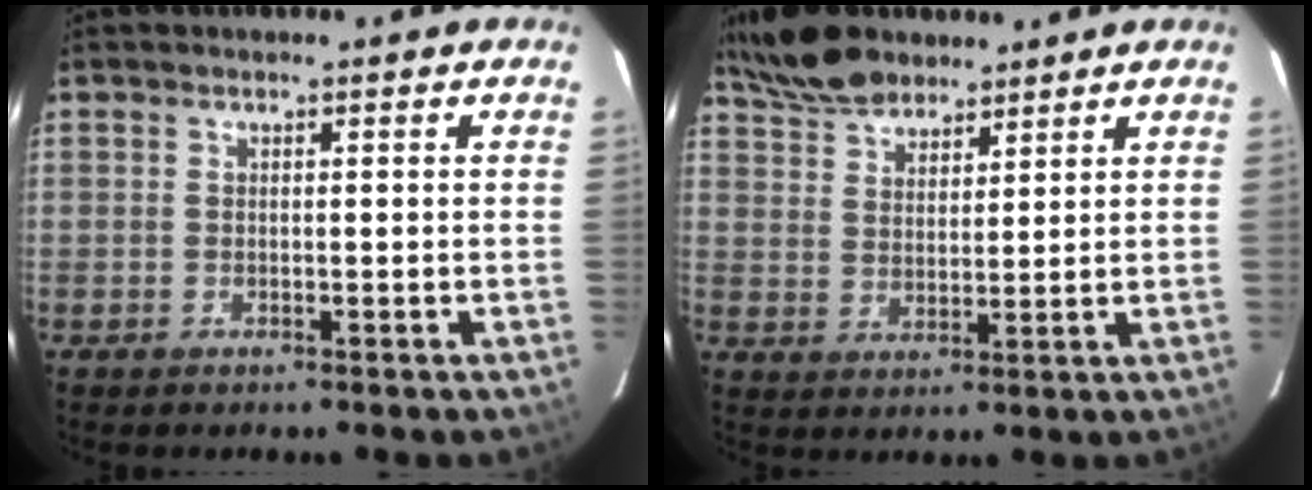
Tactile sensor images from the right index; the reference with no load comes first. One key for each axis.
{"total": 9.3, "fx": 7.6, "fy": 3.9, "fz": 3.7, "tx": -0.083, "ty": 0.030, "tz": 0.140}